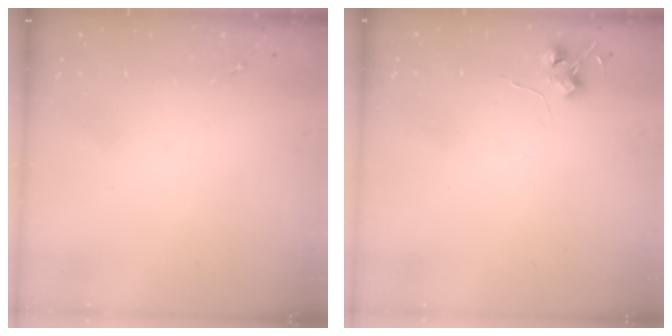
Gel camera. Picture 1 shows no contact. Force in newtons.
{"total": 5.8, "press": 5.8, "slide": 0.7}